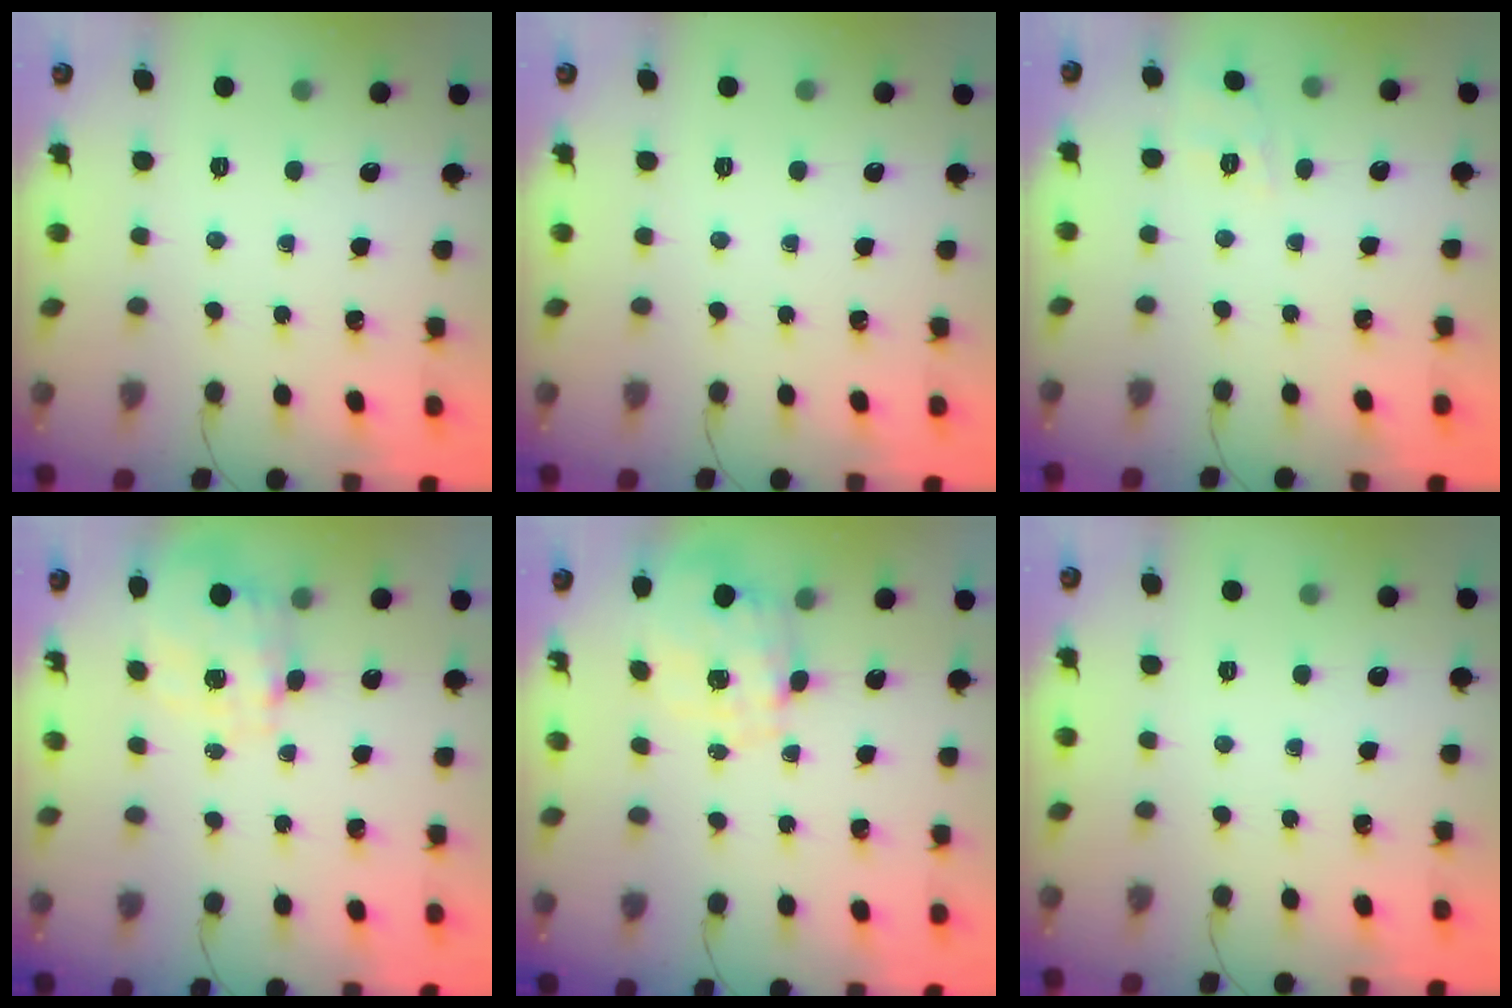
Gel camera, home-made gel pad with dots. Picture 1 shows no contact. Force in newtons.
{"total": 0.0}
{"total": 7.1, "press": 6.9, "slide": 1.8}
{"total": 3.4, "press": 3.3, "slide": 1.0}
{"total": 1.0, "press": 0.9, "slide": 0.5}
{"total": 0.0}